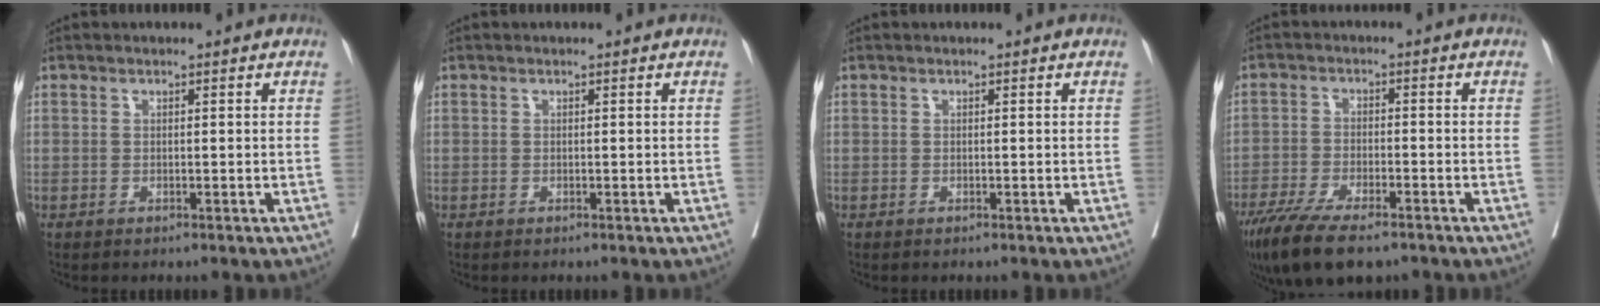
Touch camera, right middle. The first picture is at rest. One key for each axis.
{"total": 0.0}
{"total": 0.0}
{"total": 12.2, "fx": -8.9, "fy": 3.4, "fz": 7.6, "tx": -0.131, "ty": -0.024, "tz": -0.147}